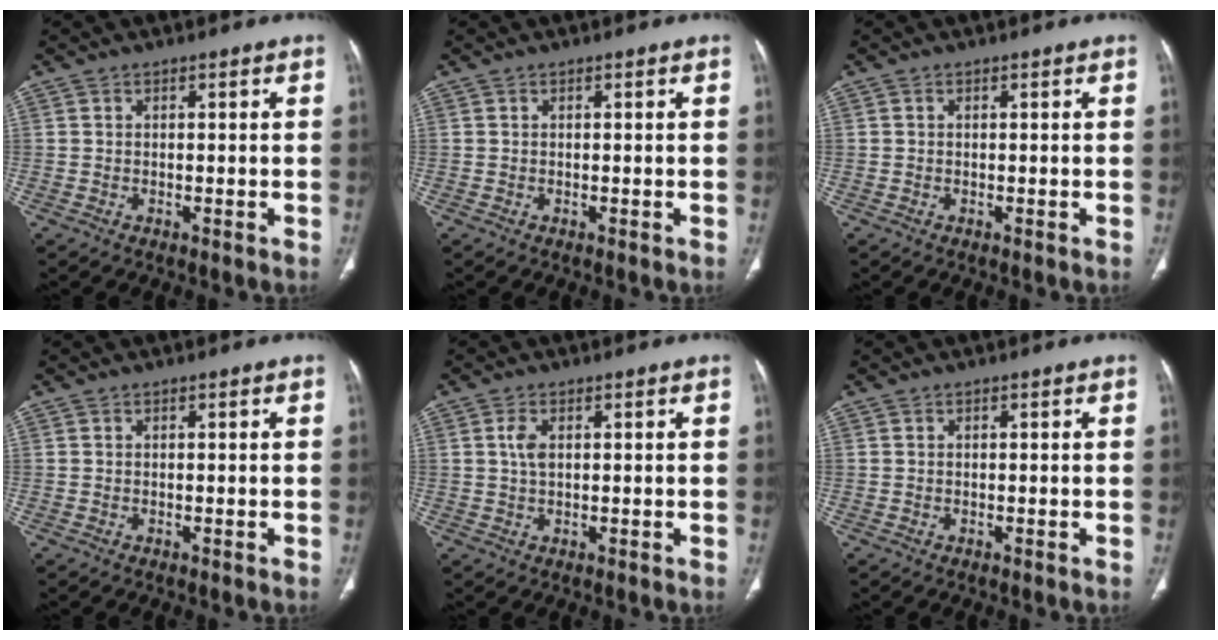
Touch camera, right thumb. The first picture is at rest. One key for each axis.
{"total": 0.0}
{"total": 0.0}
{"total": 0.0}
{"total": 2.7, "fx": 0.7, "fy": 1.4, "fz": 2.3, "tx": -0.052, "ty": 0.003, "tz": 0.014}
{"total": 0.0}